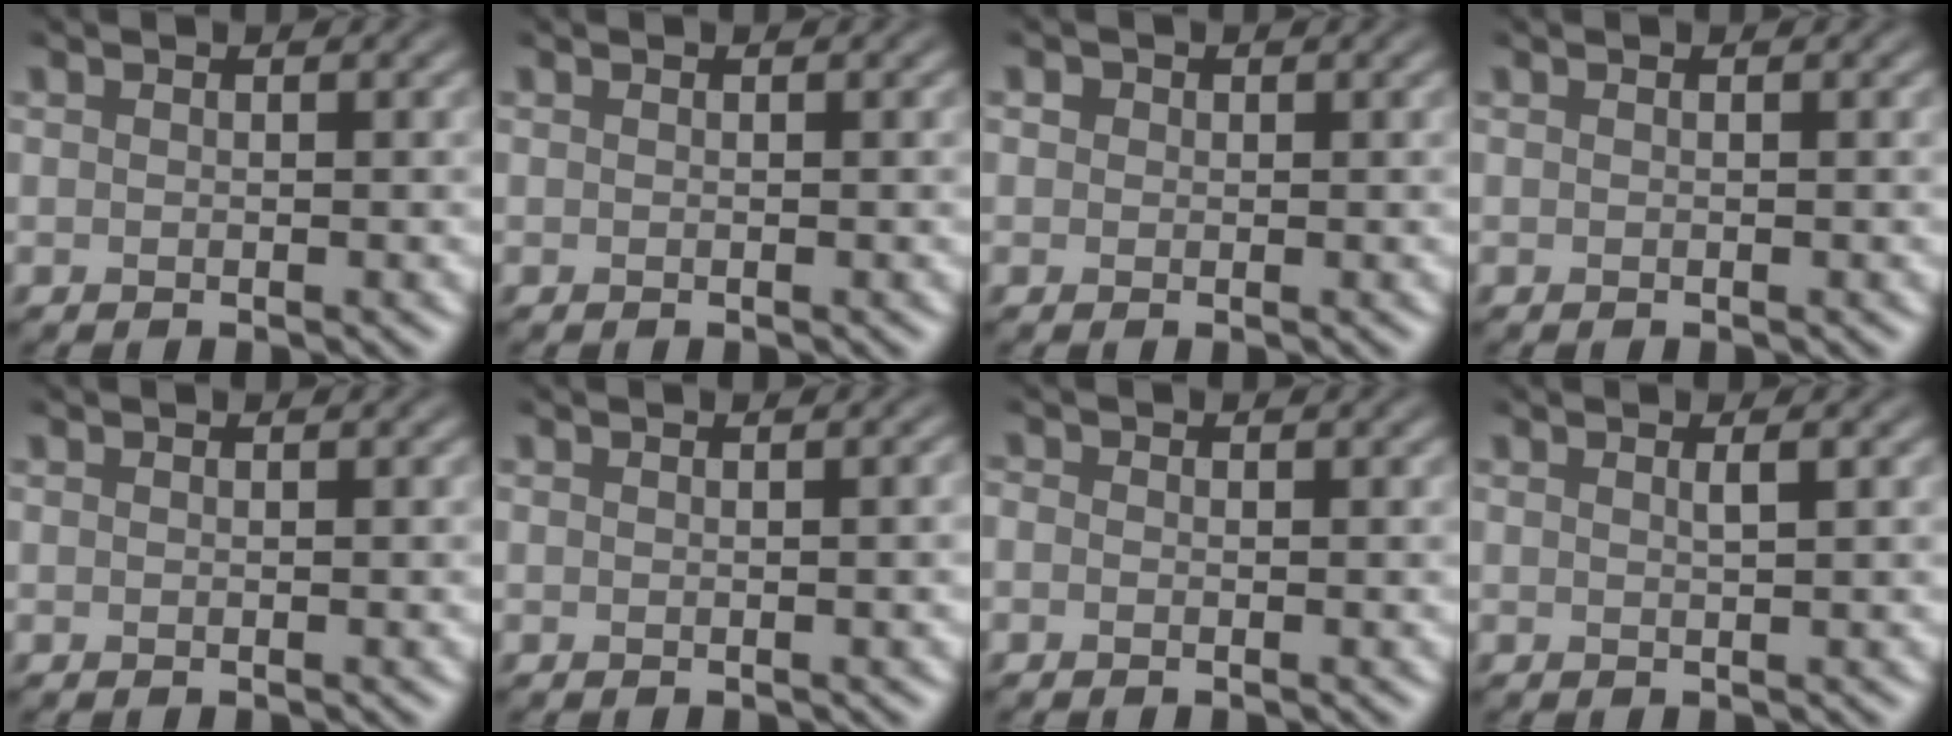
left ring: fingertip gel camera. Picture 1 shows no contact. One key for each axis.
{"total": 0.0}
{"total": 0.8, "fx": 0.3, "fy": 0.7, "fz": 0.2, "tx": -0.002, "ty": -0.001, "tz": -0.001}
{"total": 0.0}
{"total": 0.0}
{"total": 1.4, "fx": 0.0, "fy": 0.4, "fz": 1.4, "tx": -0.012, "ty": 0.004, "tz": -0.002}
{"total": 0.5, "fx": -0.2, "fy": 0.4, "fz": 0.2, "tx": -0.001, "ty": -0.004, "tz": -0.007}
{"total": 1.0, "fx": 0.4, "fy": 0.2, "fz": 0.9, "tx": -0.009, "ty": 0.002, "tz": 0.003}